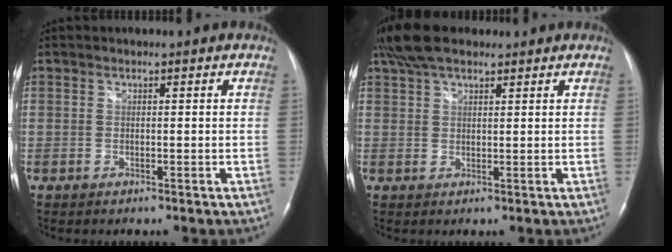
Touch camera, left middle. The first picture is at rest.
{"total": 7.0, "force": [5.4, 2.5, 3.7], "torque": [-0.080, 0.028, 0.102]}